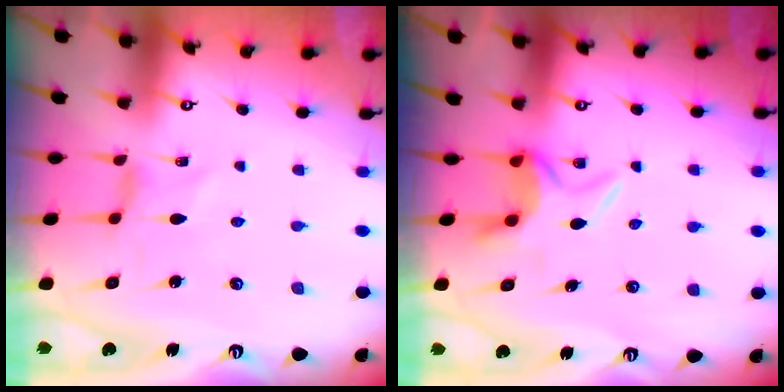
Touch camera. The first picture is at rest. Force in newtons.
{"total": 6.0, "press": 5.9, "slide": 1.4}